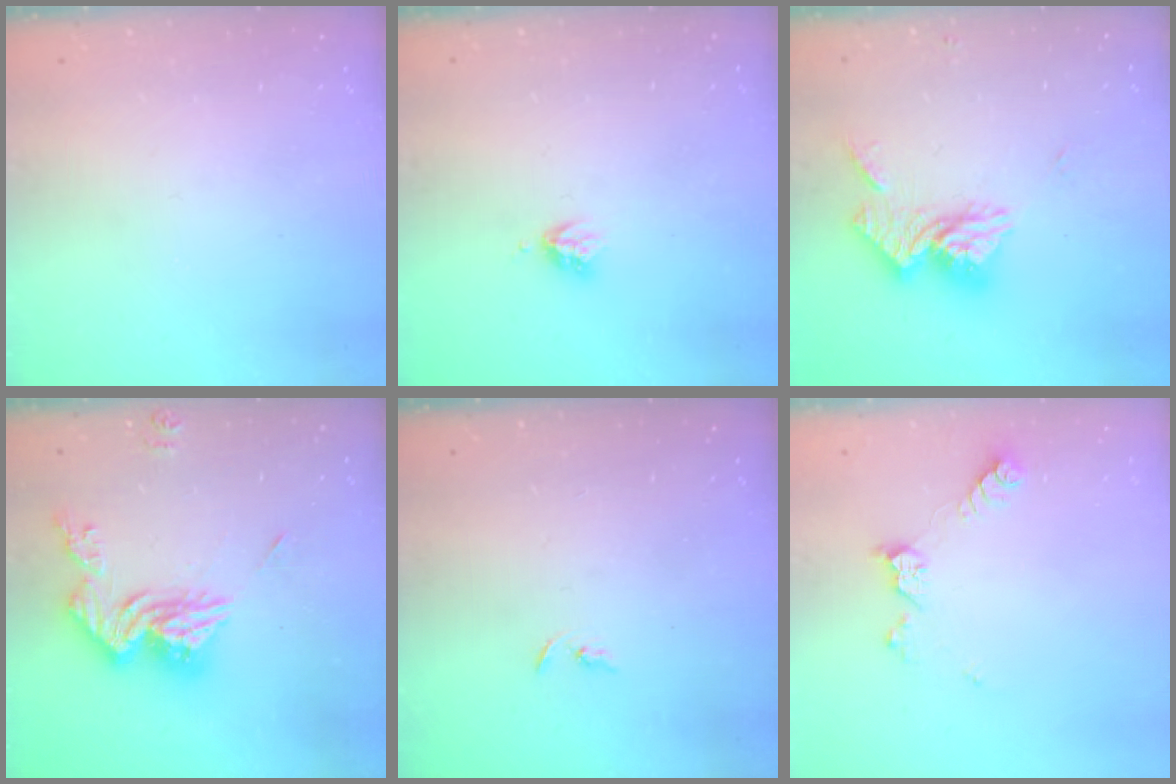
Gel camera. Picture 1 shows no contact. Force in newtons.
{"total": 3.2, "press": 3.2, "slide": 0.3}
{"total": 12.6, "press": 12.6, "slide": 1.1}
{"total": 13.7, "press": 13.6, "slide": 1.3}
{"total": 2.4, "press": 2.3, "slide": 0.2}
{"total": 8.8, "press": 8.8, "slide": 0.4}